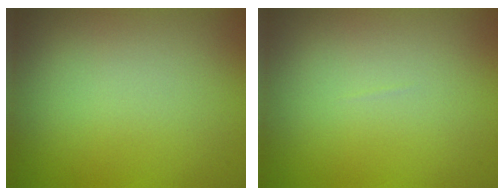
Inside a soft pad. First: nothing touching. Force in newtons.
{"total": 0.0}